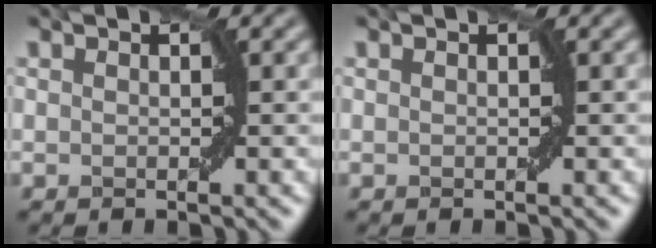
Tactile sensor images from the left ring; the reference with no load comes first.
{"total": 0.0}